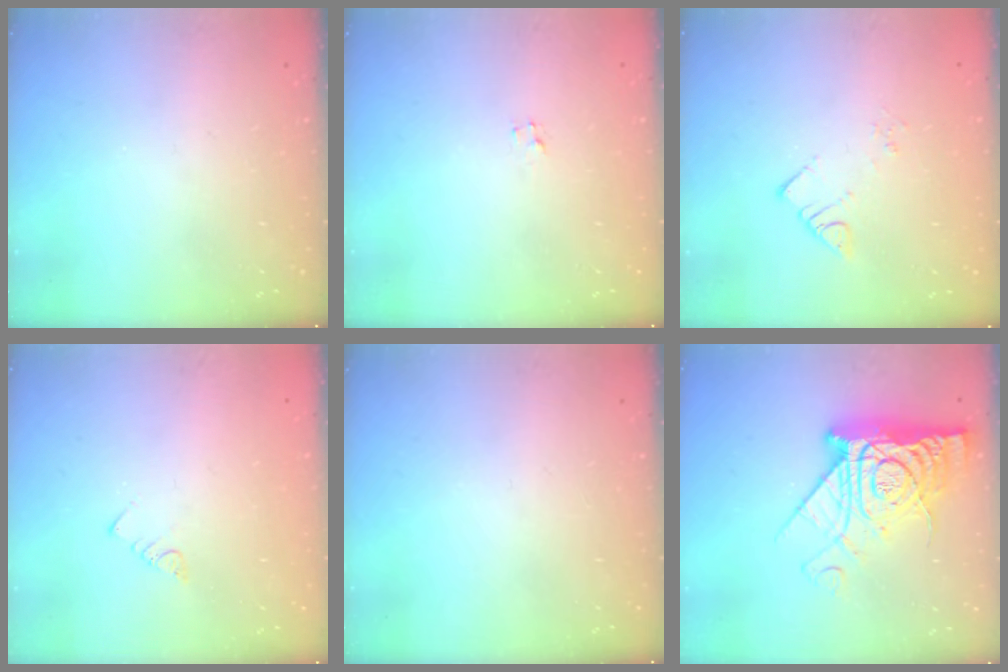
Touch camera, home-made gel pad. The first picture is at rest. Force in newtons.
{"total": 2.0, "press": 2.0, "slide": 0.2}
{"total": 3.0, "press": 3.0, "slide": 0.4}
{"total": 2.7, "press": 2.7, "slide": 0.5}
{"total": 0.0}
{"total": 17.7, "press": 17.6, "slide": 1.8}